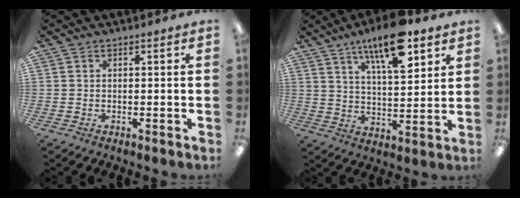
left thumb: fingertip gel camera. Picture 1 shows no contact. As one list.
[{"total": 15.0, "force": [9.6, 5.0, 10.4], "torque": [-0.162, -0.045, 0.158]}]